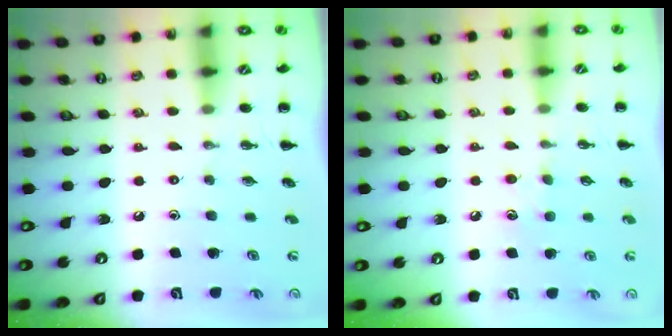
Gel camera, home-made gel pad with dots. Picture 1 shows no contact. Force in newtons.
{"total": 5.1, "press": 4.9, "slide": 1.3}